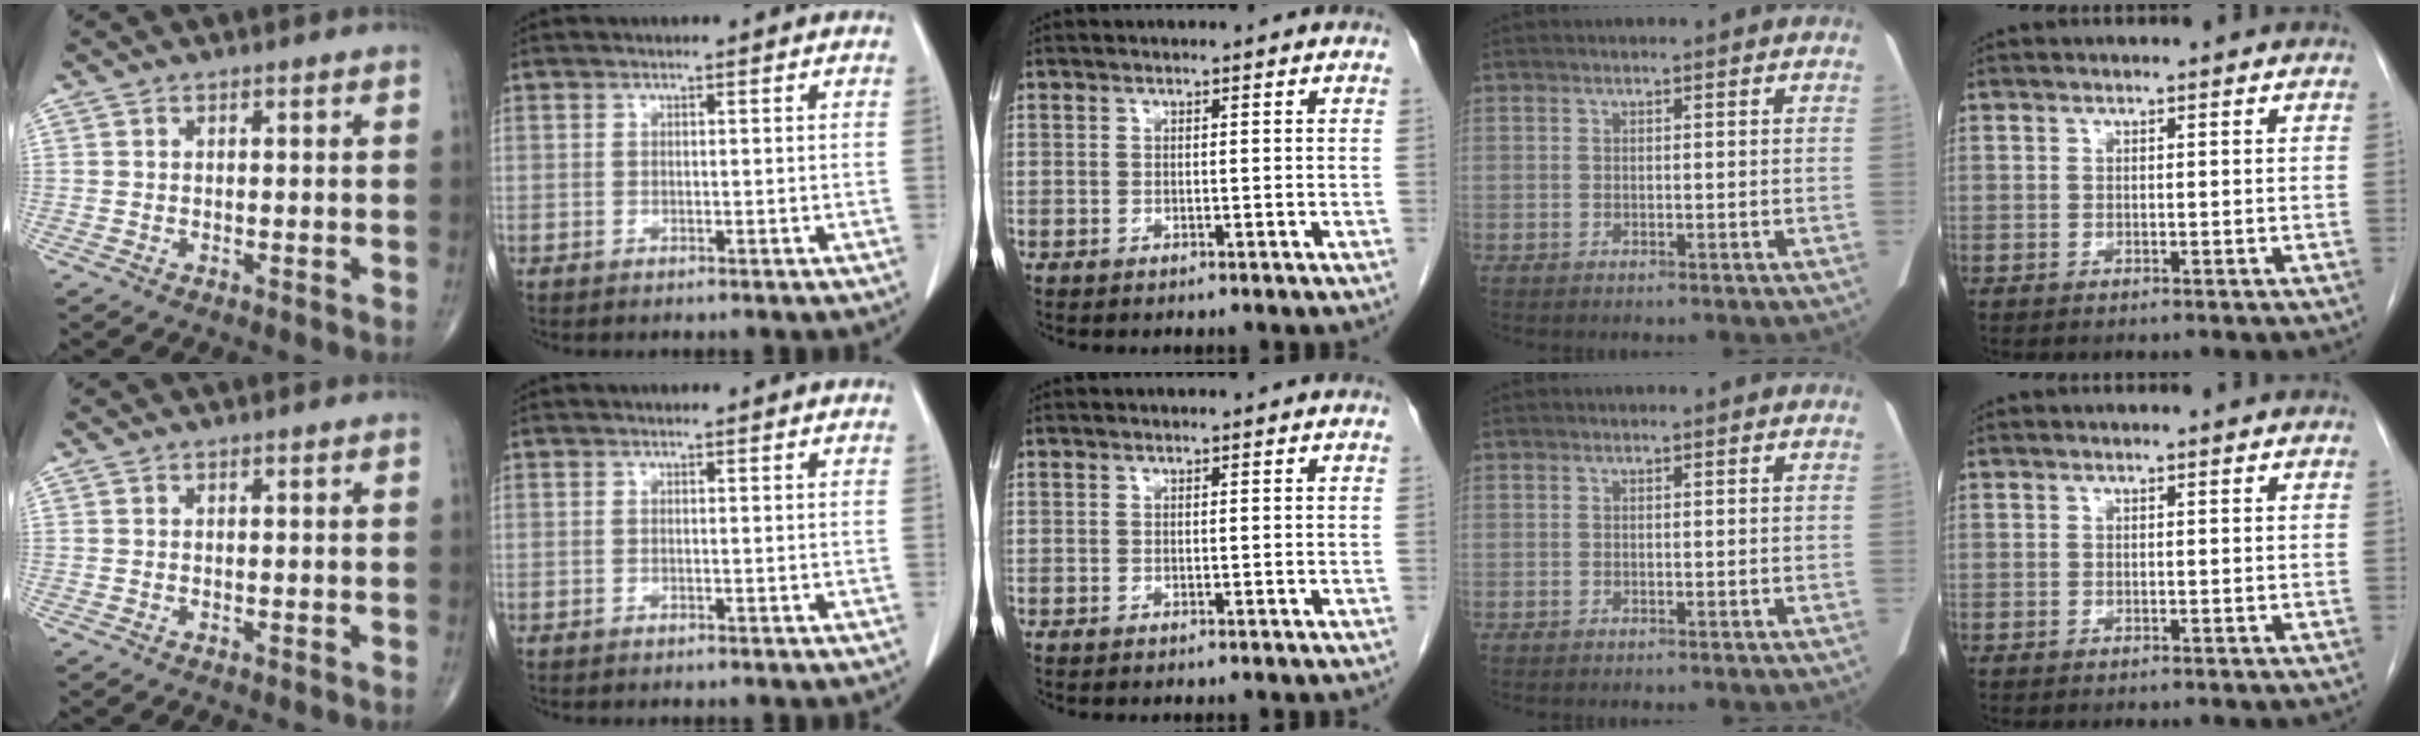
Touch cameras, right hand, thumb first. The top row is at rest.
{}